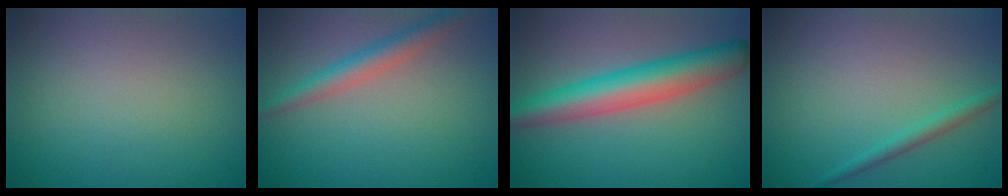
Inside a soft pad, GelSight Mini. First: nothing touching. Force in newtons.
{"total": 3.0, "press": 3.0, "slide": 0.1}
{"total": 6.5, "press": 6.5, "slide": 0.2}
{"total": 1.4, "press": 1.4, "slide": 0.1}